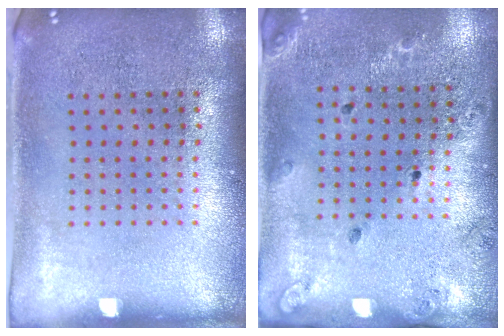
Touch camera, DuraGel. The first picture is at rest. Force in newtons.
{"total": 1.3, "press": 1.2, "slide": 0.4}